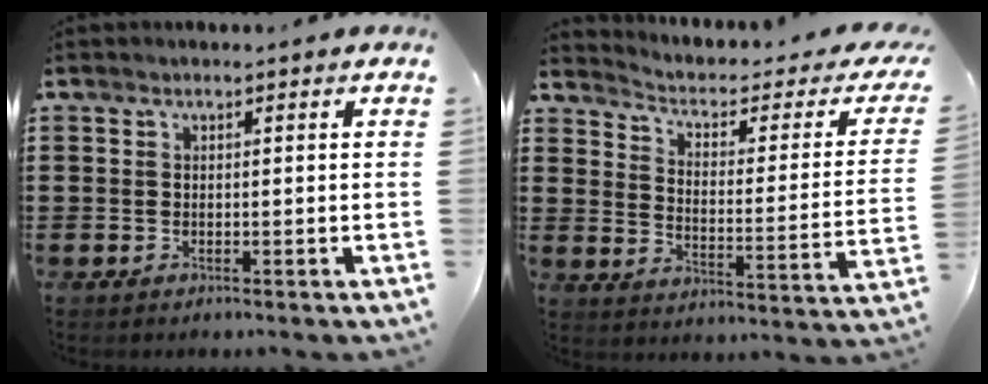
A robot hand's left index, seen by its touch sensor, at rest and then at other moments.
{"total": 2.6, "force": [1.3, 0.9, 2.1], "torque": [-0.052, -0.017, 0.012]}